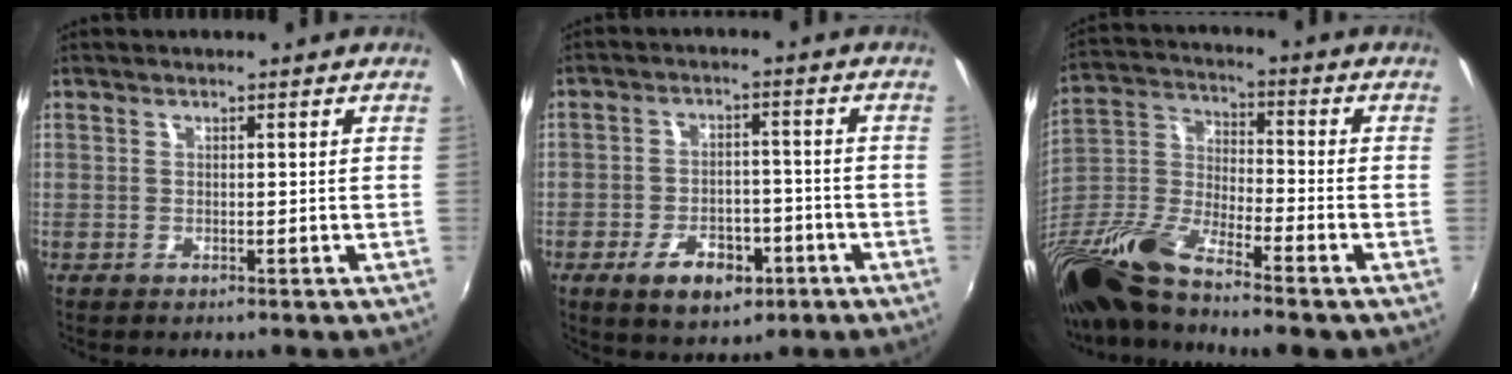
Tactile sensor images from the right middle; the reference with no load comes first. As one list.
[{"total": 9.2, "force": [-4.8, 5.4, 5.8], "torque": [-0.121, 0.005, -0.064]}, {"total": 18.1, "force": [-13.0, 3.9, 11.9], "torque": [-0.253, -0.035, -0.261]}]